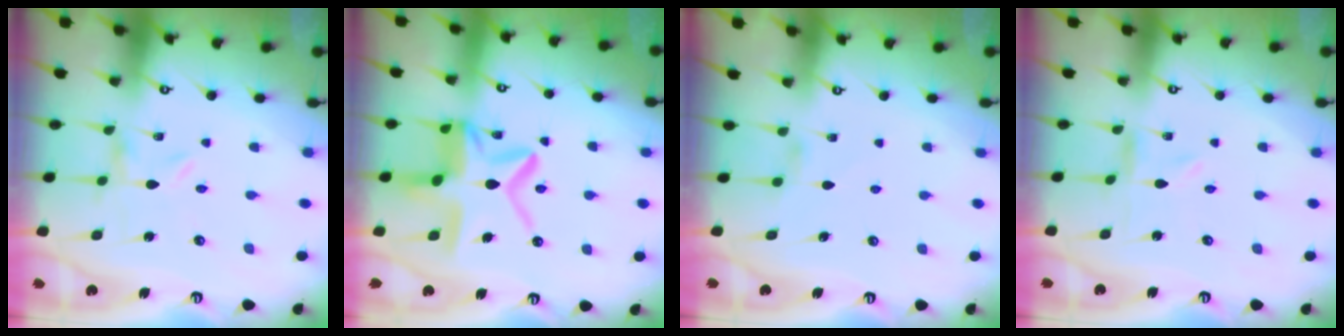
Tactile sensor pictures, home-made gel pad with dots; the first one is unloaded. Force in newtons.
{"total": 15.5, "press": 15.5, "slide": 1.2}
{"total": 1.3, "press": 1.3, "slide": 0.3}
{"total": 0.0}